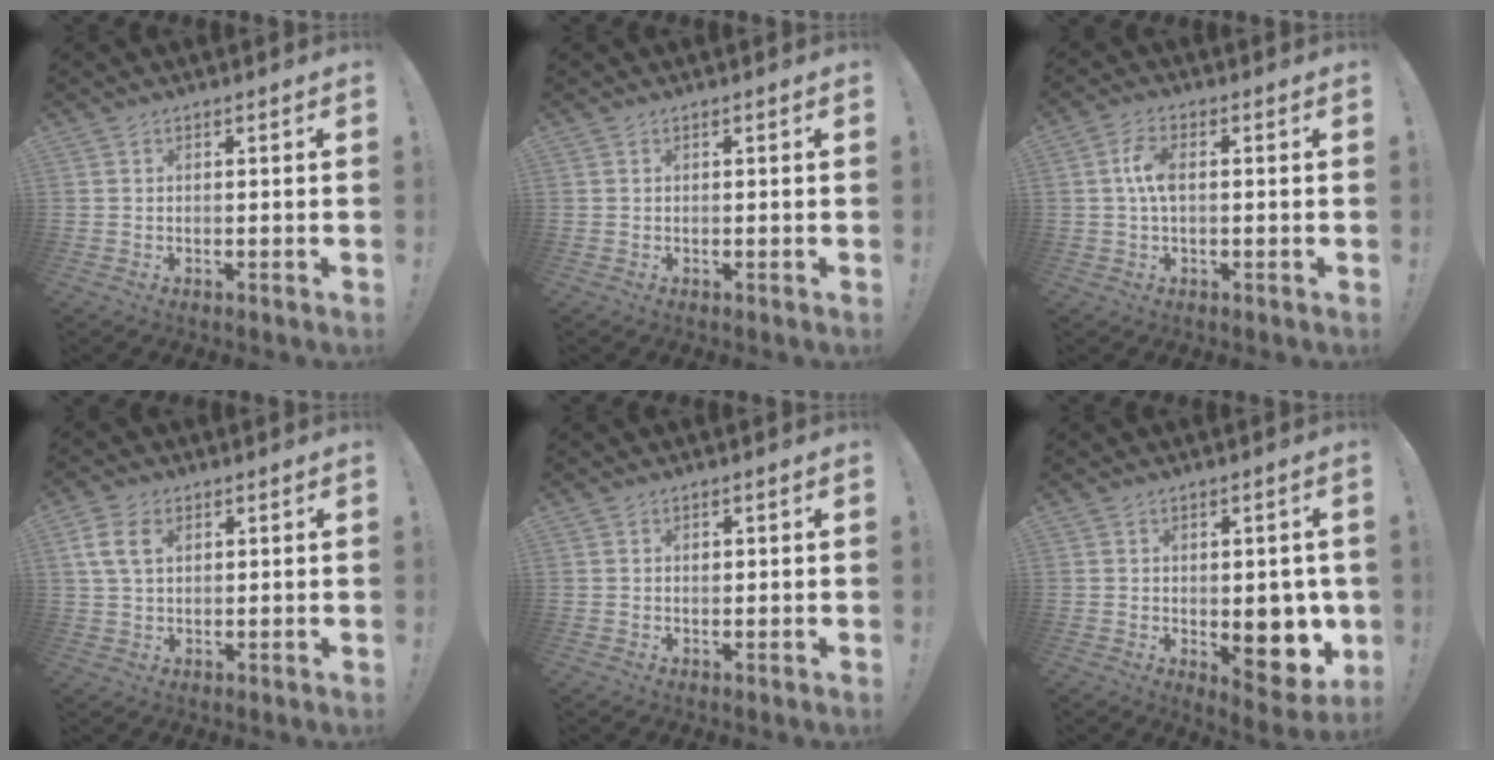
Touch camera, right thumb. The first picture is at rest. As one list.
[{"total": 0.0}, {"total": 6.3, "force": [0.5, 2.9, 5.6], "torque": [-0.119, 0.009, 0.008]}, {"total": 8.0, "force": [2.5, 5.0, 5.6], "torque": [-0.106, 0.004, 0.048]}, {"total": 0.9, "force": [0.2, 0.8, 0.3], "torque": [-0.001, 0.000, 0.003]}, {"total": 12.9, "force": [-2.1, 7.5, 10.3], "torque": [-0.099, 0.002, -0.017]}]